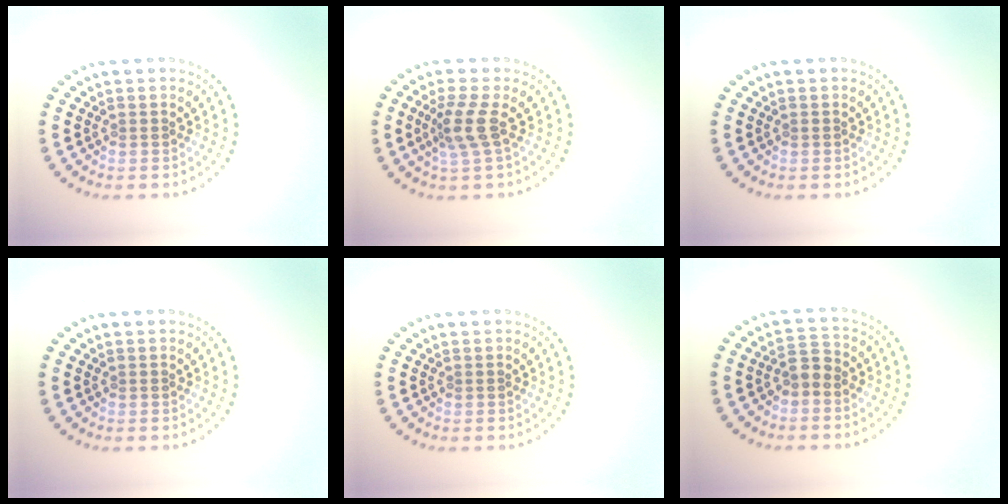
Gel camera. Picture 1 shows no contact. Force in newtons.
{"total": 2.6, "press": 2.0, "slide": 1.7}
{"total": 0.0}
{"total": 0.0}
{"total": 0.0}
{"total": 1.7, "press": 1.6, "slide": 0.7}